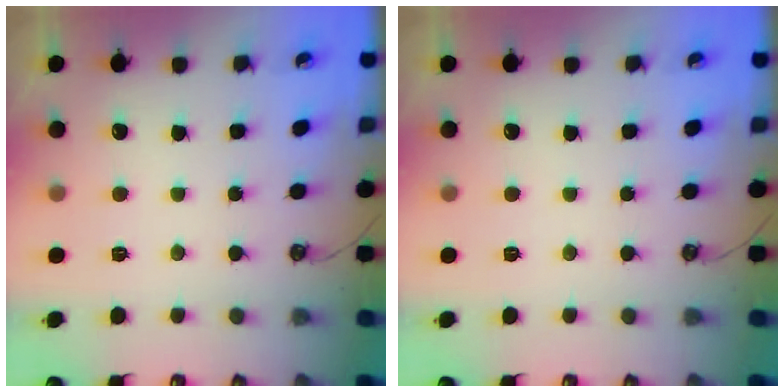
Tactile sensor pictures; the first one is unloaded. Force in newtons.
{"total": 0.0}